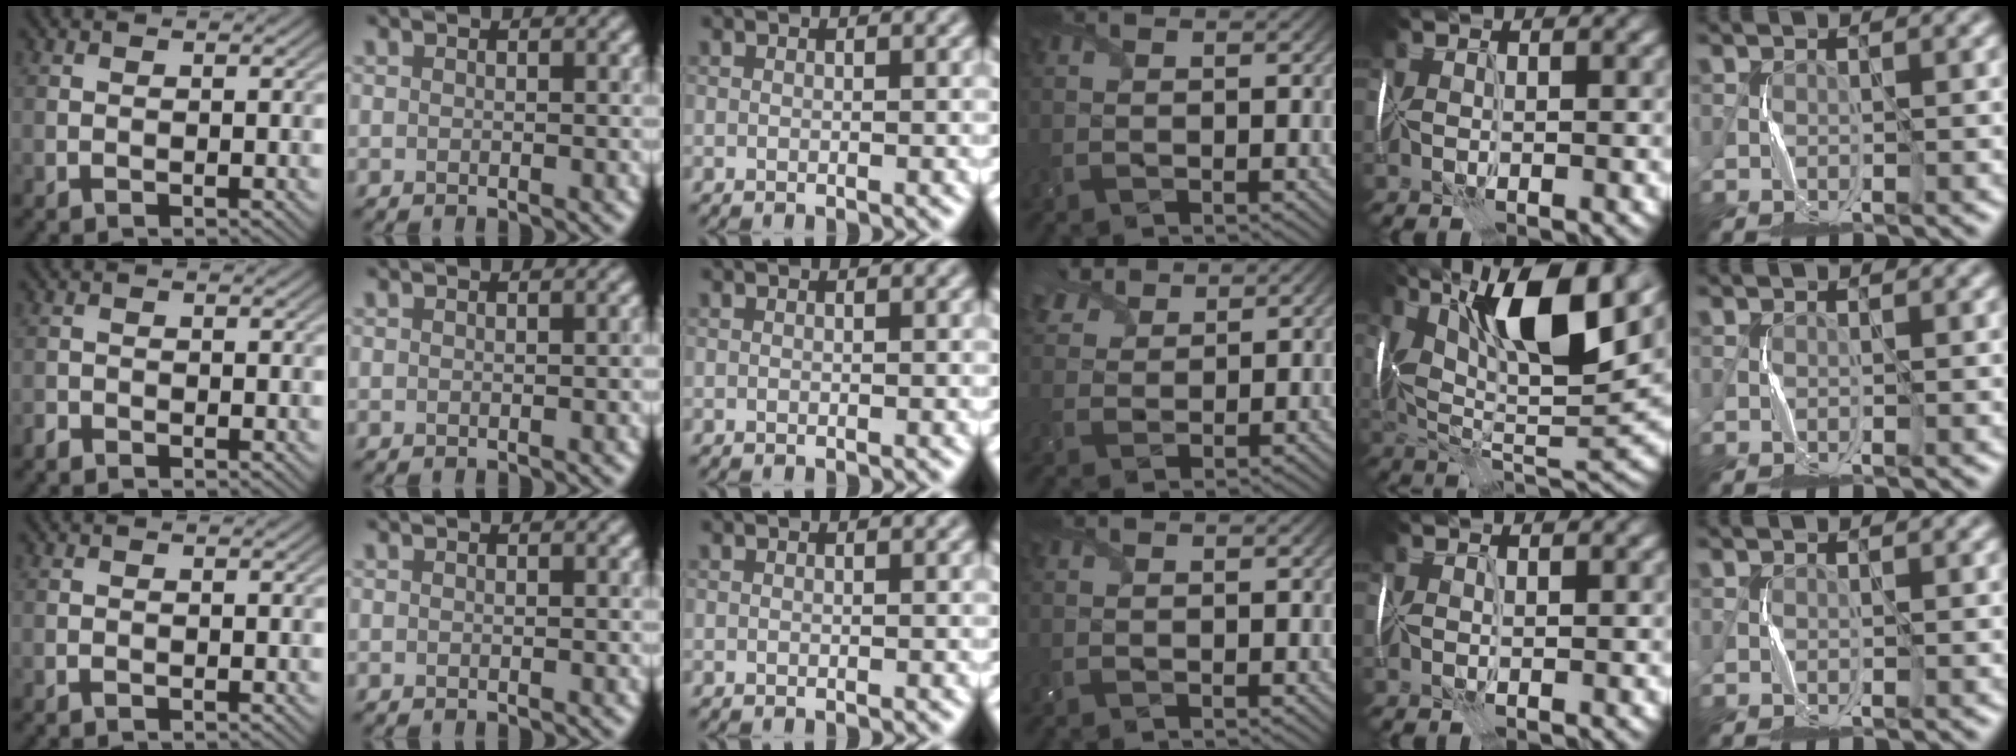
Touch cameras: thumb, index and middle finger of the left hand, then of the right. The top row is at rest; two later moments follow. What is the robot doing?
{"motion": "fold", "object": "tissue"}